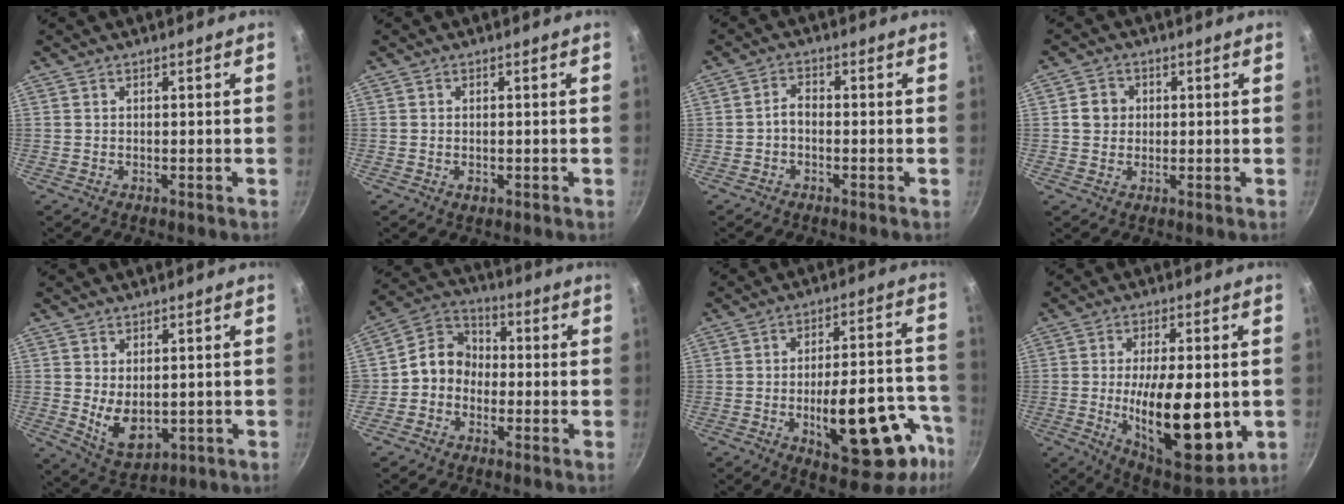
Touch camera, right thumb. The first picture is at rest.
{"total": 1.3, "force": [-0.4, 0.8, 0.9], "torque": [-0.015, 0.001, -0.006]}
{"total": 2.3, "force": [-1.0, 1.4, 1.6], "torque": [-0.029, 0.018, -0.023]}
{"total": 3.9, "force": [0.4, 3.6, 1.4], "torque": [-0.002, 0.006, 0.000]}
{"total": 7.5, "force": [0.4, 4.7, 5.8], "torque": [-0.085, -0.022, 0.028]}
{"total": 7.9, "force": [-1.4, 6.8, 3.7], "torque": [-0.035, 0.029, -0.048]}
{"total": 21.6, "force": [-8.8, 9.3, 17.3], "torque": [-0.183, 0.045, -0.110]}
{"total": 19.8, "force": [-2.6, 8.2, 17.9], "torque": [-0.257, -0.012, -0.031]}